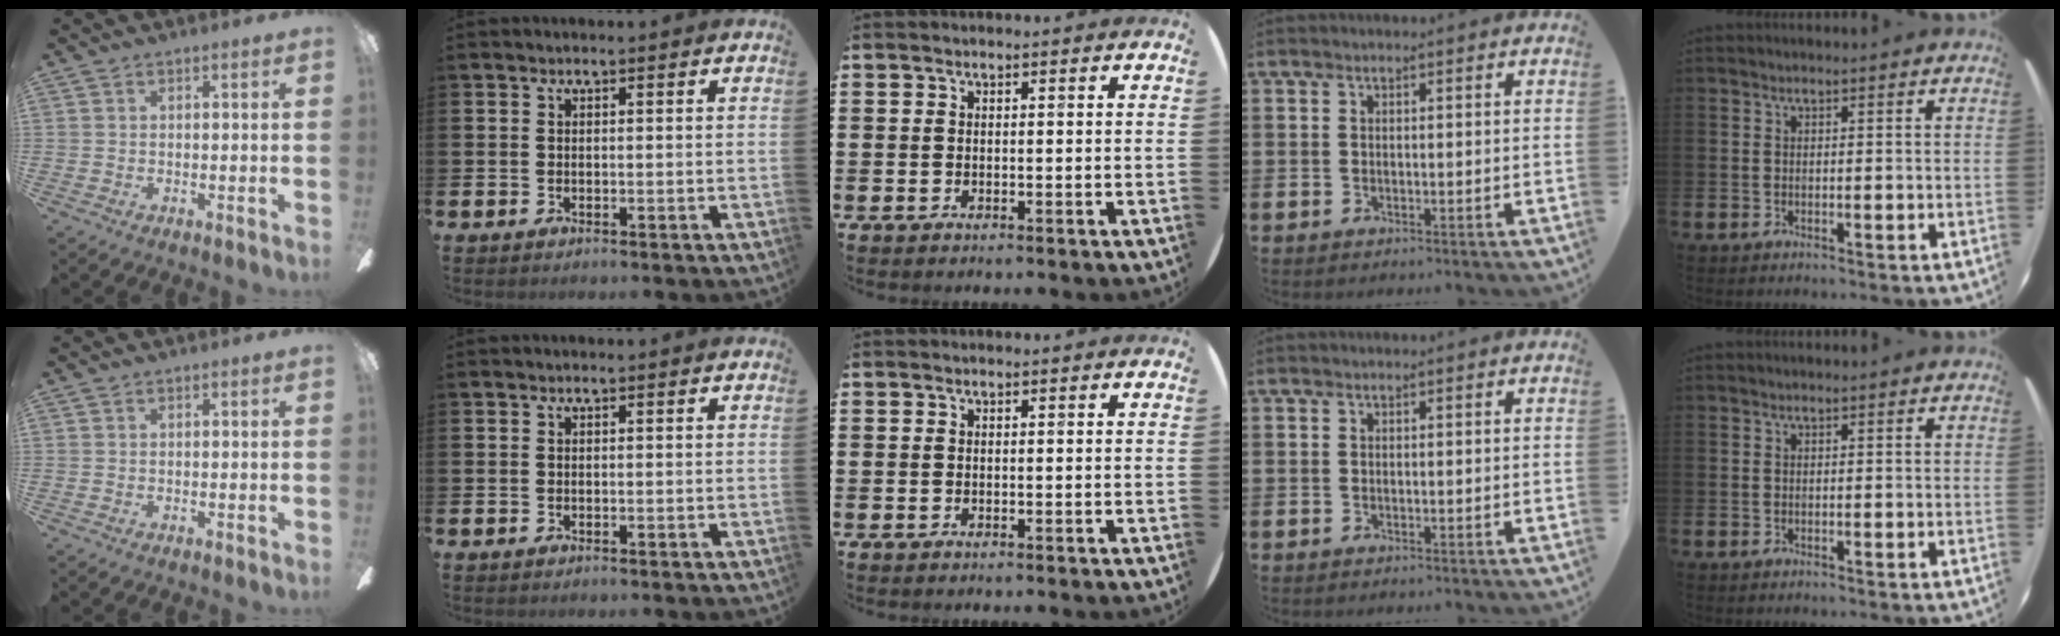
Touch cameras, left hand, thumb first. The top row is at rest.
{}